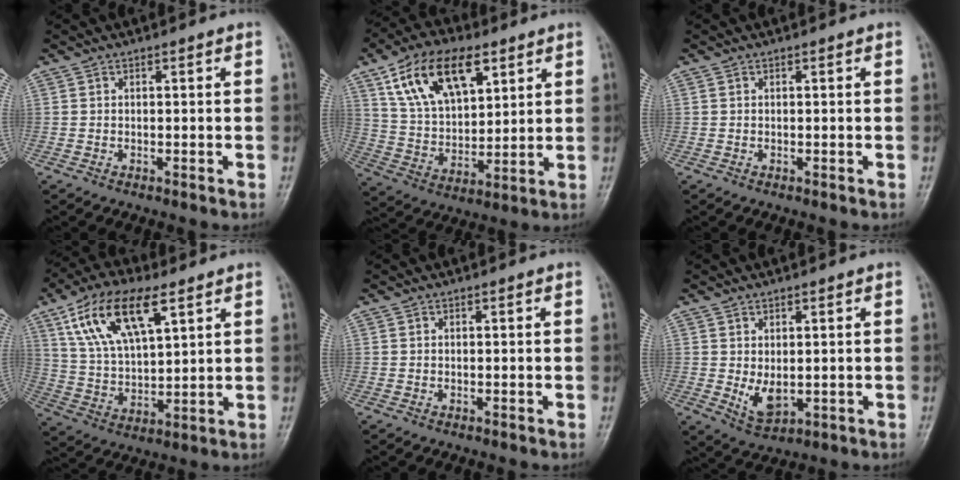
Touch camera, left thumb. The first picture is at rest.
{"total": 17.1, "force": [8.6, 9.2, 11.6], "torque": [-0.176, -0.022, 0.161]}
{"total": 0.0}
{"total": 15.7, "force": [7.9, 6.8, 11.8], "torque": [-0.206, -0.015, 0.149]}
{"total": 0.0}
{"total": 5.1, "force": [0.0, 2.9, 4.2], "torque": [-0.068, -0.012, 0.014]}